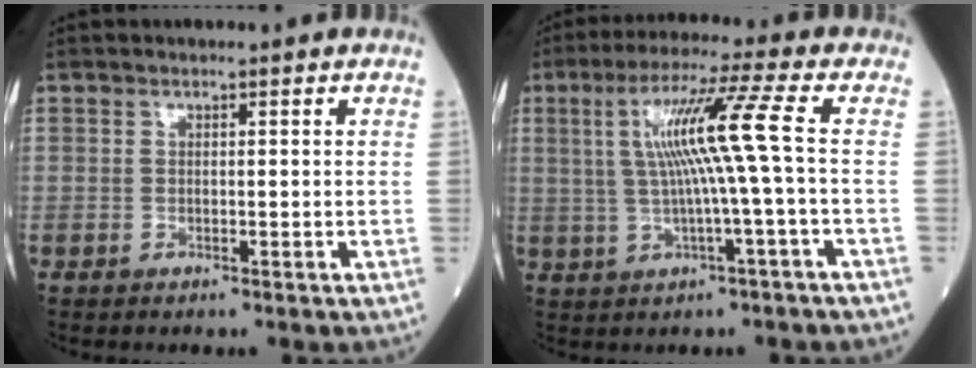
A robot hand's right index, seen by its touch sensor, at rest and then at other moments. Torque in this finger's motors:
{"motor_torque": [1.37, 0.24, 0.60, 0.21]}